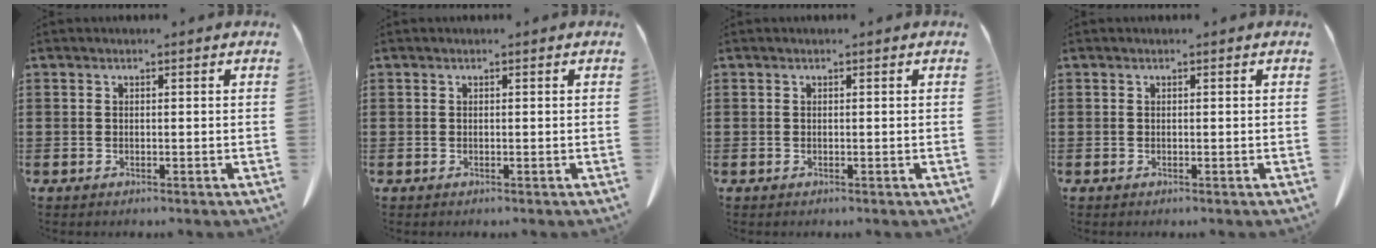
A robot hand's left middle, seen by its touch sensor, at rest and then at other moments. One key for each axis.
{"total": 0.0}
{"total": 0.0}
{"total": 0.0}